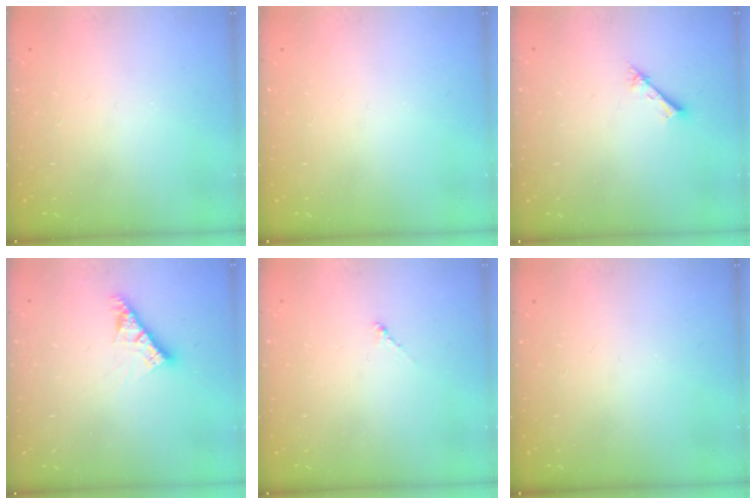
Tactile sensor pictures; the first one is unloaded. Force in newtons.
{"total": 0.0}
{"total": 1.5, "press": 1.5, "slide": 0.1}
{"total": 7.8, "press": 7.7, "slide": 0.8}
{"total": 0.8, "press": 0.6, "slide": 0.4}
{"total": 0.0}